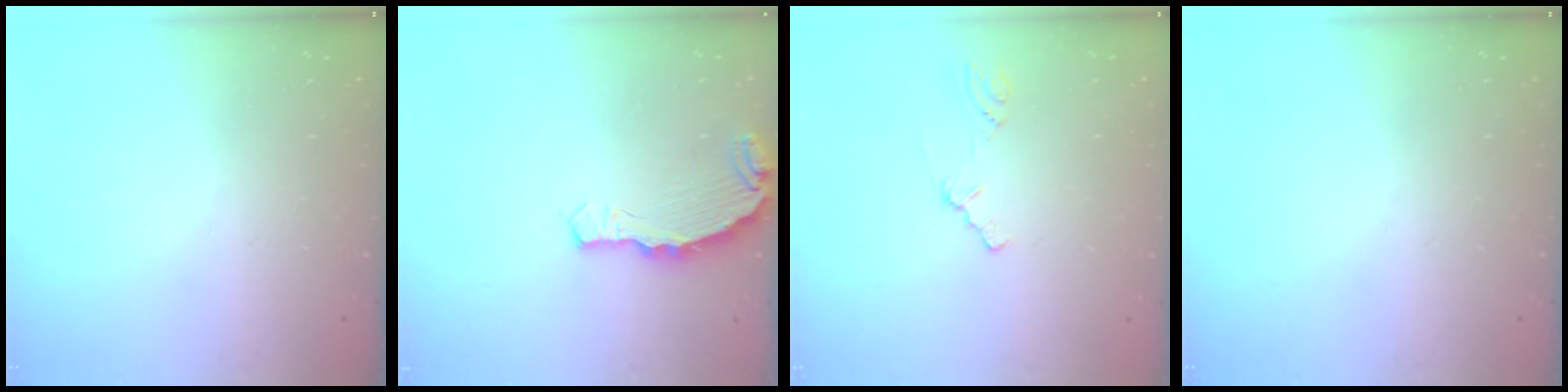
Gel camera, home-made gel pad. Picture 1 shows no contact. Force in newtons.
{"total": 4.7, "press": 4.7, "slide": 0.5}
{"total": 0.8, "press": 0.8, "slide": 0.2}
{"total": 0.0}